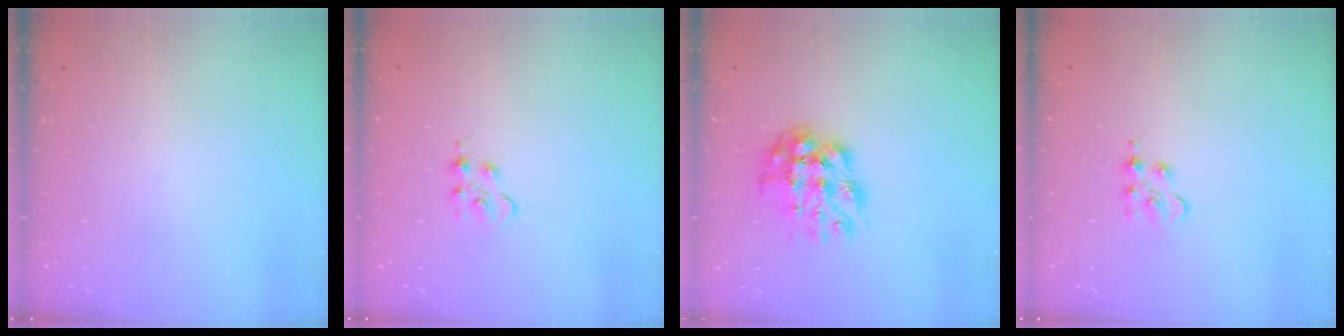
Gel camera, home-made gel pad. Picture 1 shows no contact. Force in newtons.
{"total": 3.4, "press": 3.3, "slide": 0.4}
{"total": 12.0, "press": 12.0, "slide": 0.9}
{"total": 3.0, "press": 3.0, "slide": 0.5}